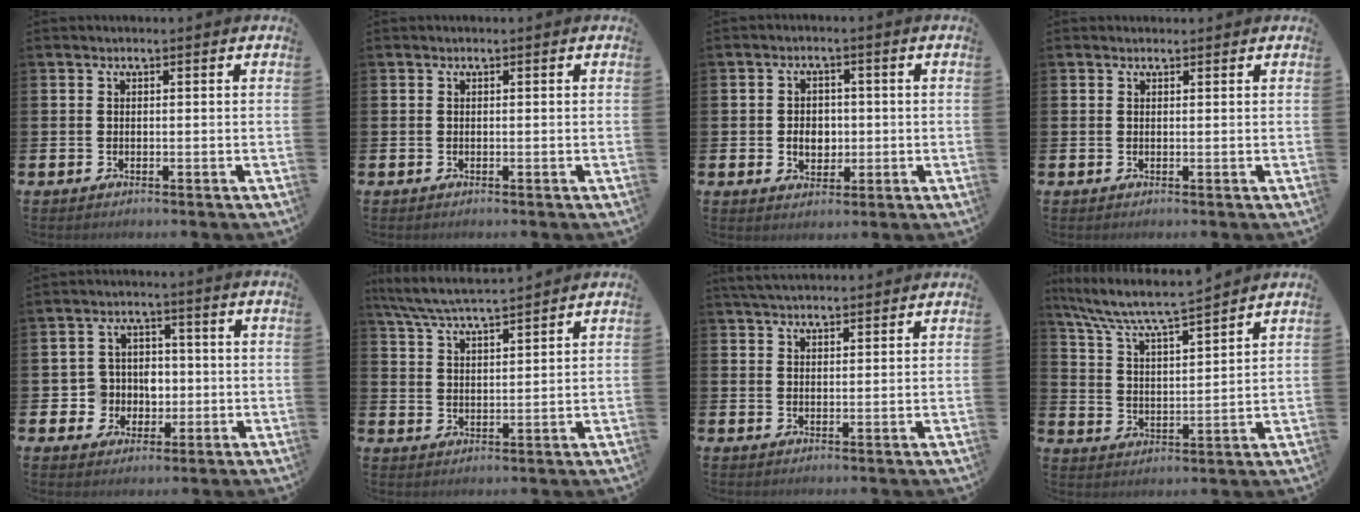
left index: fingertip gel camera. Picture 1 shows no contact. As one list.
[{"total": 0.0}, {"total": 3.6, "force": [-0.4, 2.9, 2.1], "torque": [-0.029, 0.002, -0.015]}, {"total": 0.6, "force": [0.6, 0.2, 0.1], "torque": [0.012, -0.004, 0.007]}, {"total": 4.8, "force": [-0.5, 4.7, 0.8], "torque": [-0.034, 0.013, -0.013]}, {"total": 6.3, "force": [6.0, 0.4, 1.8], "torque": [-0.055, -0.029, 0.108]}, {"total": 3.6, "force": [3.5, 0.6, 0.6], "torque": [-0.016, -0.012, 0.066]}, {"total": 7.5, "force": [7.0, 0.3, 2.6], "torque": [-0.078, -0.050, 0.118]}]